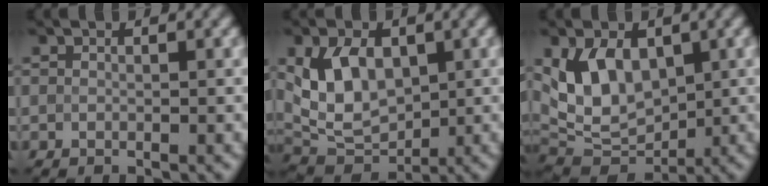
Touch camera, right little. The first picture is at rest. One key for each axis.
{"total": 6.0, "fx": 1.3, "fy": 4.0, "fz": 4.3, "tx": -0.079, "ty": -0.001, "tz": 0.026}
{"total": 6.5, "fx": 1.8, "fy": 4.4, "fz": 4.5, "tx": -0.080, "ty": -0.005, "tz": 0.034}